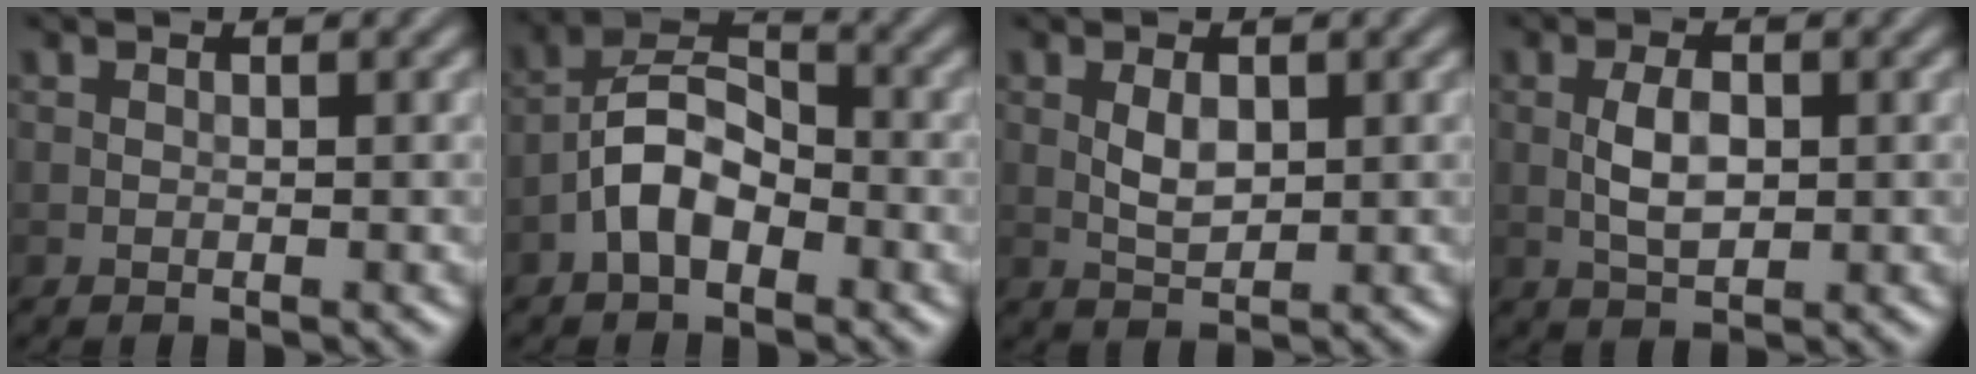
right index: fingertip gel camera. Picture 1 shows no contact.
{"total": 4.9, "force": [-2.3, 2.6, 3.4], "torque": [-0.059, 0.017, -0.050]}
{"total": 2.2, "force": [0.3, 1.2, 1.8], "torque": [-0.037, -0.001, 0.008]}
{"total": 3.1, "force": [-0.1, 1.5, 2.6], "torque": [-0.054, 0.001, -0.001]}